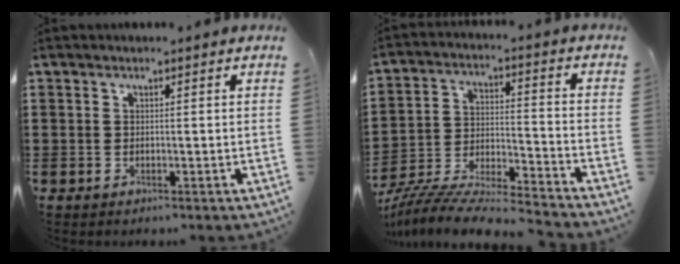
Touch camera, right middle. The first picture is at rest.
{"total": 8.7, "force": [-8.5, 0.3, 1.9], "torque": [-0.029, 0.005, -0.168]}